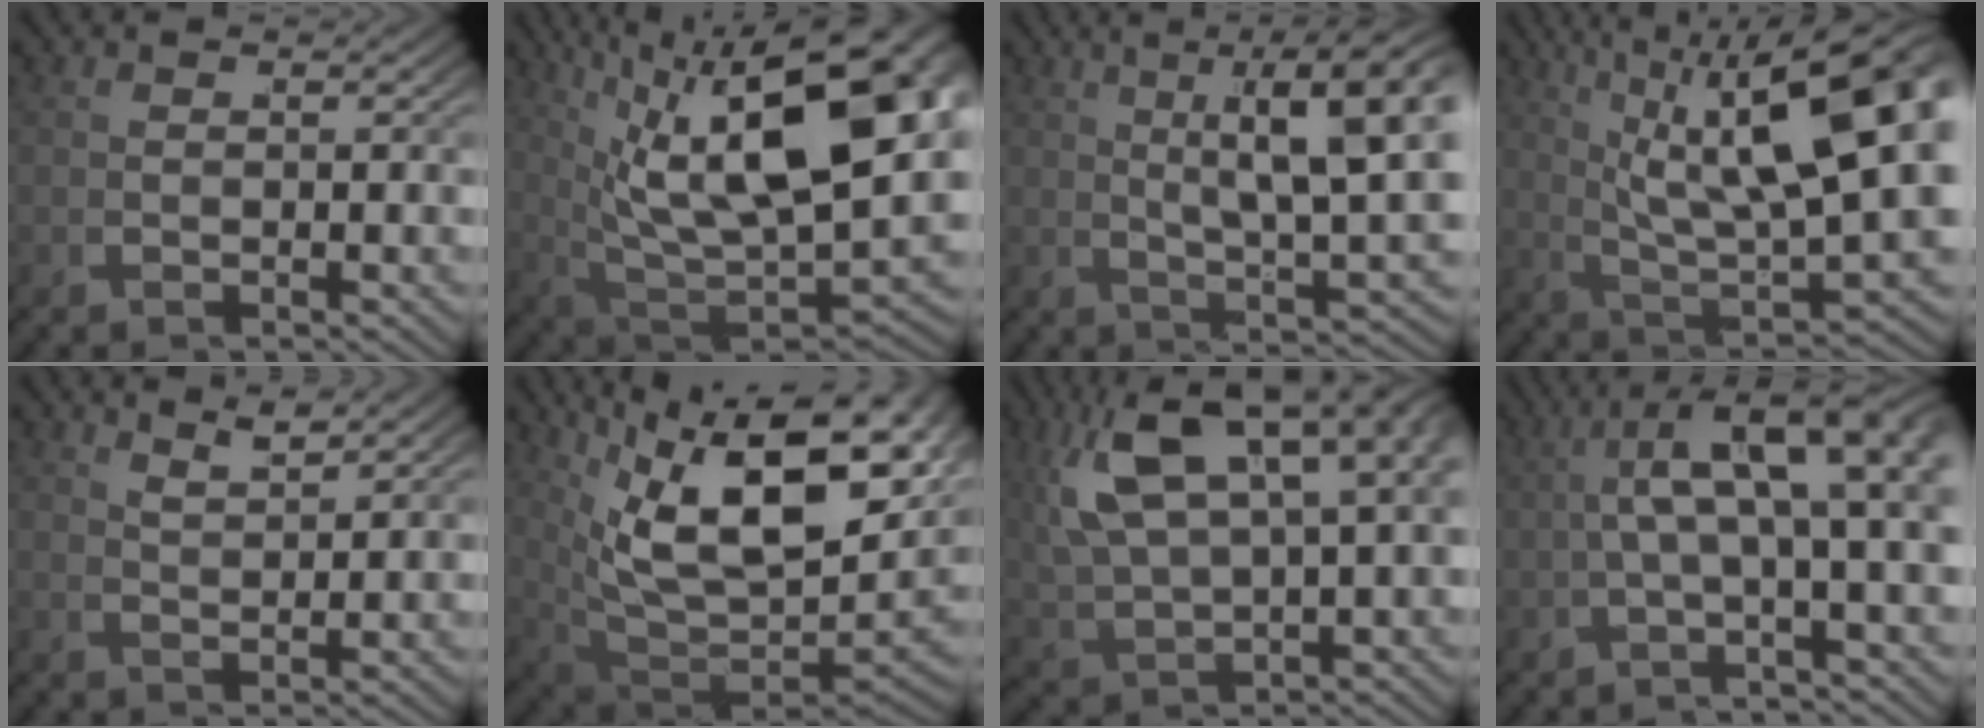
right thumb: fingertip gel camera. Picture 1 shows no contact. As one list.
[{"total": 17.2, "force": [1.8, 9.9, 13.9], "torque": [-0.246, -0.038, 0.042]}, {"total": 10.5, "force": [3.1, 3.9, 9.2], "torque": [-0.109, 0.011, 0.034]}, {"total": 14.4, "force": [2.0, 6.6, 12.7], "torque": [-0.183, -0.018, 0.037]}, {"total": 3.3, "force": [3.1, -0.9, 0.4], "torque": [0.015, 0.022, 0.049]}, {"total": 16.5, "force": [2.0, 10.0, 13.0], "torque": [-0.229, -0.038, 0.042]}, {"total": 10.2, "force": [2.8, 6.0, 7.7], "torque": [-0.132, 0.009, 0.047]}, {"total": 8.1, "force": [1.5, 2.6, 7.5], "torque": [-0.100, 0.034, 0.004]}]